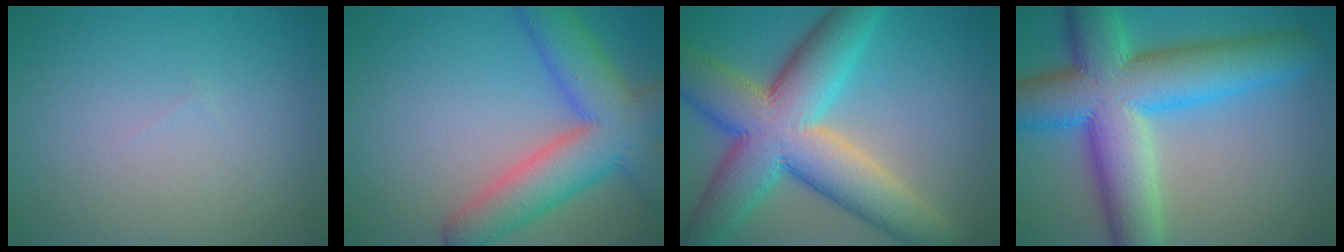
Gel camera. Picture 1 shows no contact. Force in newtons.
{"total": 8.6, "press": 8.6, "slide": 0.4}
{"total": 12.6, "press": 12.5, "slide": 0.8}
{"total": 12.9, "press": 12.9, "slide": 0.3}